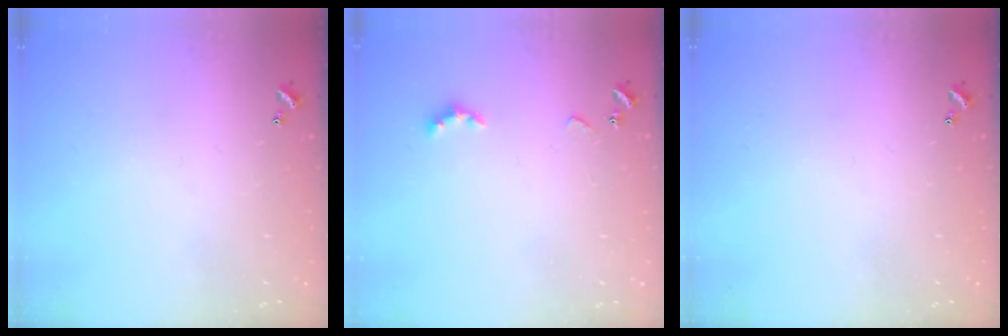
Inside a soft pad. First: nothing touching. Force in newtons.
{"total": 2.9, "press": 2.8, "slide": 0.6}
{"total": 0.0}